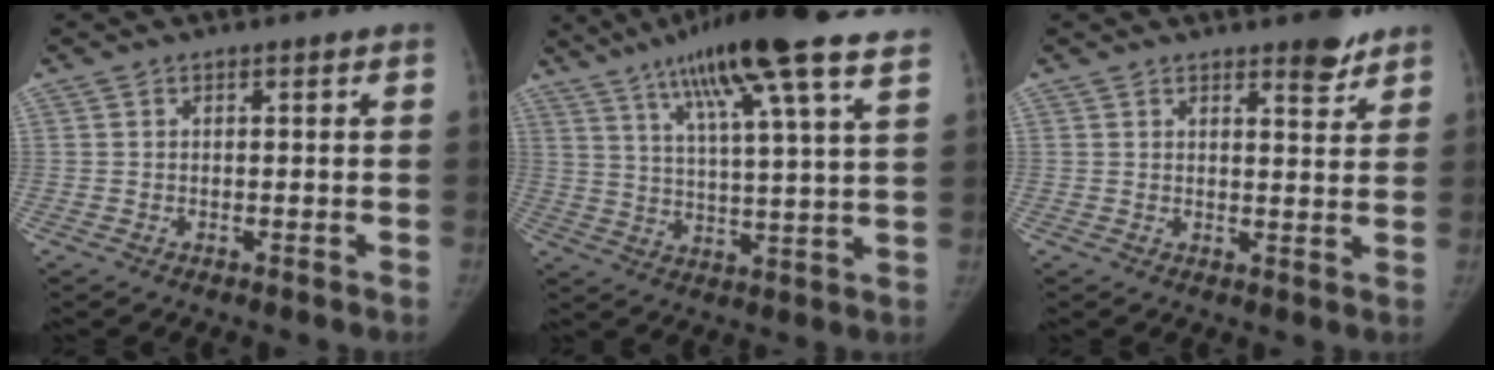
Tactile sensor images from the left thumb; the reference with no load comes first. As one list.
[{"total": 19.9, "force": [13.8, 1.7, 14.3], "torque": [-0.214, -0.024, 0.198]}, {"total": 4.6, "force": [3.5, 1.4, 2.5], "torque": [-0.018, -0.026, 0.048]}]